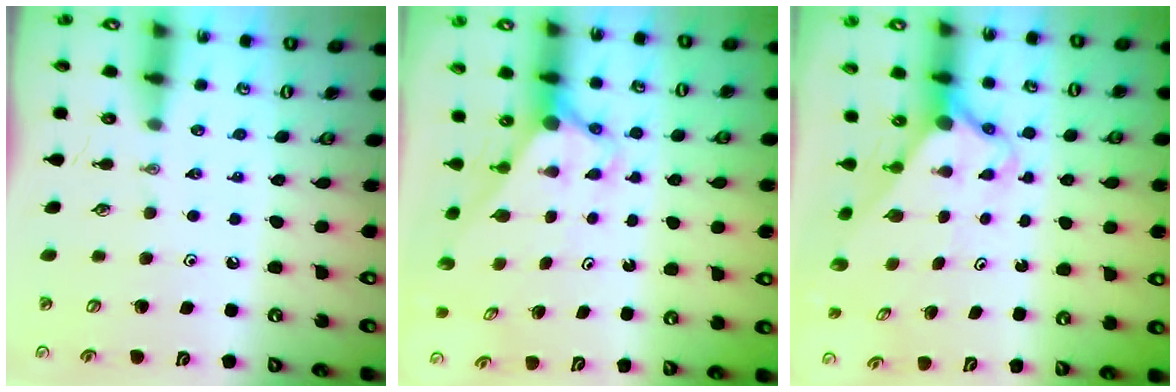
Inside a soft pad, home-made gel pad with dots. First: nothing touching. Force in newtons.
{"total": 2.7, "press": 2.7, "slide": 0.0}
{"total": 3.0, "press": 3.0, "slide": 0.2}